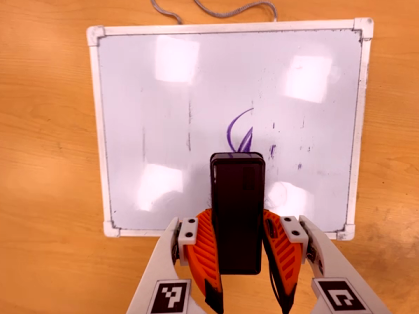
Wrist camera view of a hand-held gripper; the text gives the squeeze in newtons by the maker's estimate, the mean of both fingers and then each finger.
{"total": 7.7, "left": 6.5, "right": 9.0}